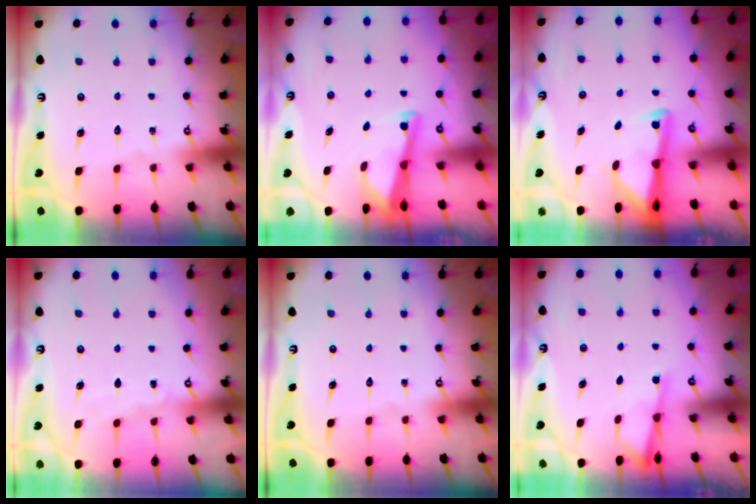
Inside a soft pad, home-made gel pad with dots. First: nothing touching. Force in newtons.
{"total": 2.5, "press": 2.5, "slide": 0.1}
{"total": 2.8, "press": 2.8, "slide": 0.7}
{"total": 4.8, "press": 4.8, "slide": 0.6}
{"total": 0.0}
{"total": 2.4, "press": 2.4, "slide": 0.4}